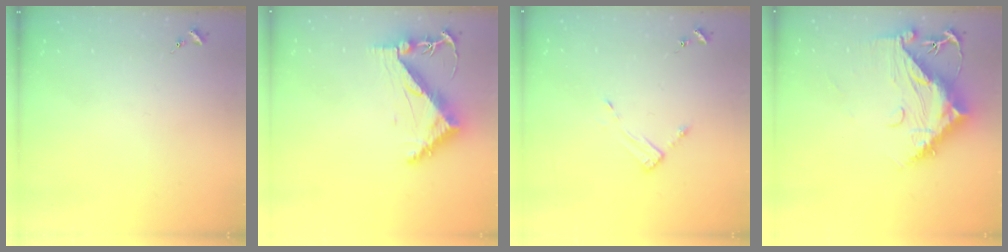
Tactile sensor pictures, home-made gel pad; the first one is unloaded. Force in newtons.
{"total": 7.8, "press": 7.7, "slide": 1.0}
{"total": 3.7, "press": 3.7, "slide": 0.1}
{"total": 15.4, "press": 15.3, "slide": 1.6}